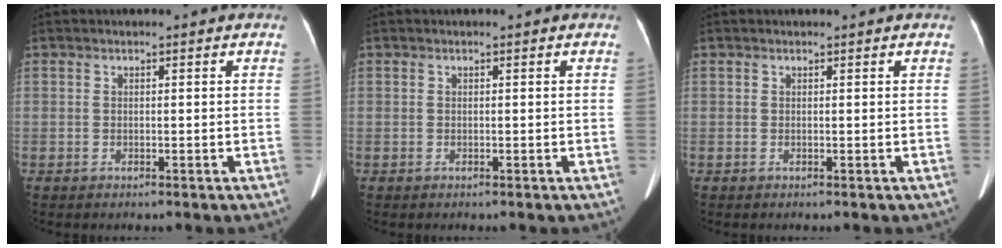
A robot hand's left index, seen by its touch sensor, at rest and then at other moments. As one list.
[{"total": 0.0}, {"total": 0.9, "force": [0.8, 0.1, 0.4], "torque": [-0.007, 0.001, 0.010]}]